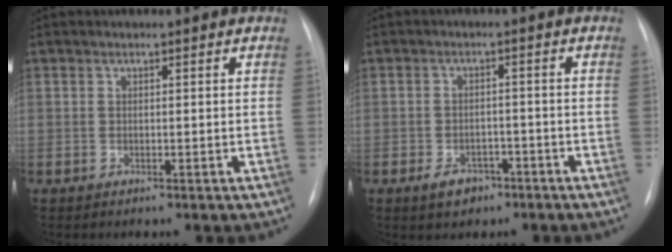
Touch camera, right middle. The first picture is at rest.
{"total": 3.9, "force": [-2.4, 2.6, 1.7], "torque": [-0.028, 0.003, -0.030]}